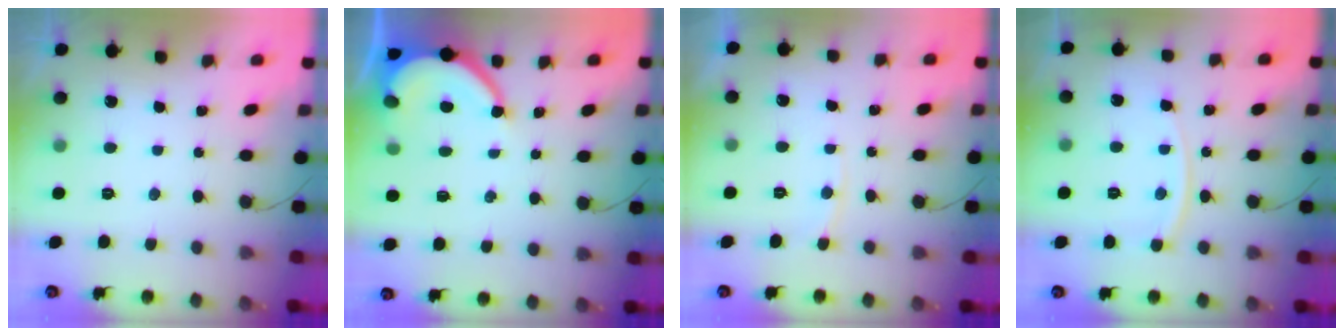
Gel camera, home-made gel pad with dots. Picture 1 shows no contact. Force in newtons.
{"total": 6.7, "press": 6.7, "slide": 0.6}
{"total": 4.9, "press": 4.8, "slide": 0.7}
{"total": 7.3, "press": 7.2, "slide": 1.1}